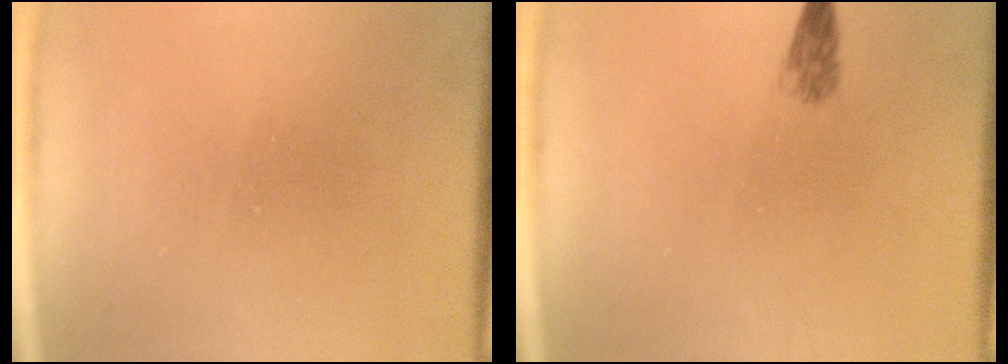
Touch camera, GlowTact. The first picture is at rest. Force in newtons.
{"total": 1.8}